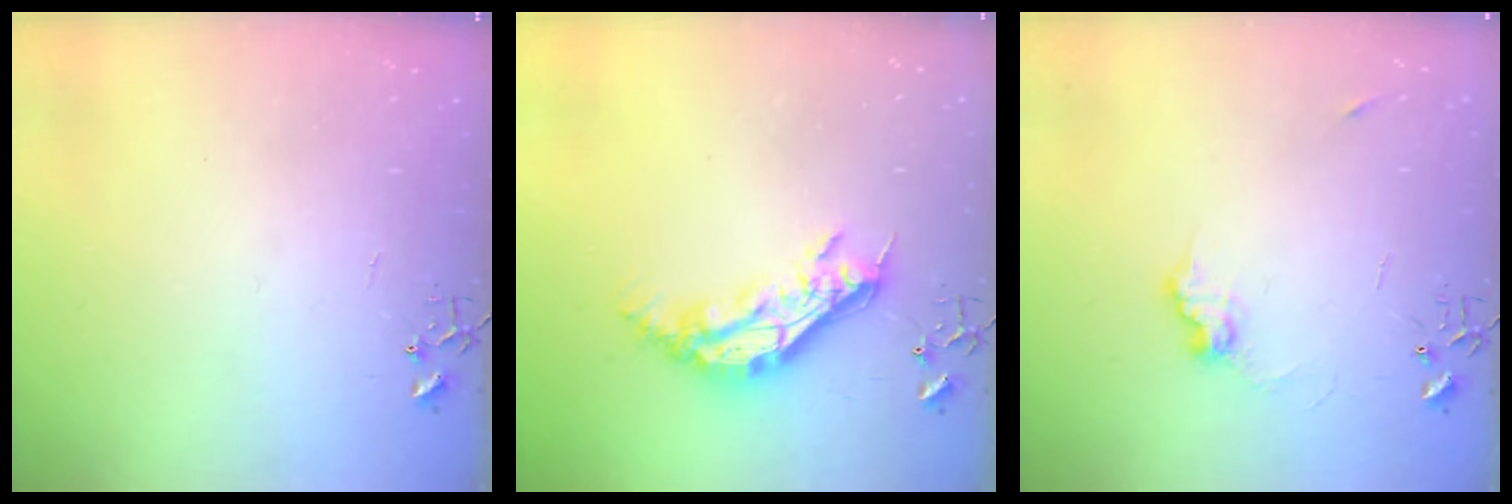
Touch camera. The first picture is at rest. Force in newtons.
{"total": 17.2, "press": 17.2, "slide": 0.3}
{"total": 8.5, "press": 8.5, "slide": 0.6}